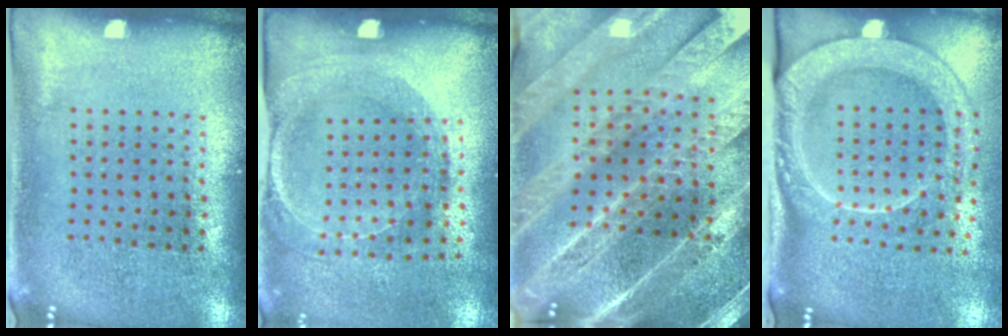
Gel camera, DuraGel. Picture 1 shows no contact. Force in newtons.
{"total": 1.6, "press": 1.5, "slide": 0.6}
{"total": 5.2, "press": 4.5, "slide": 2.6}
{"total": 2.5, "press": 1.9, "slide": 1.6}